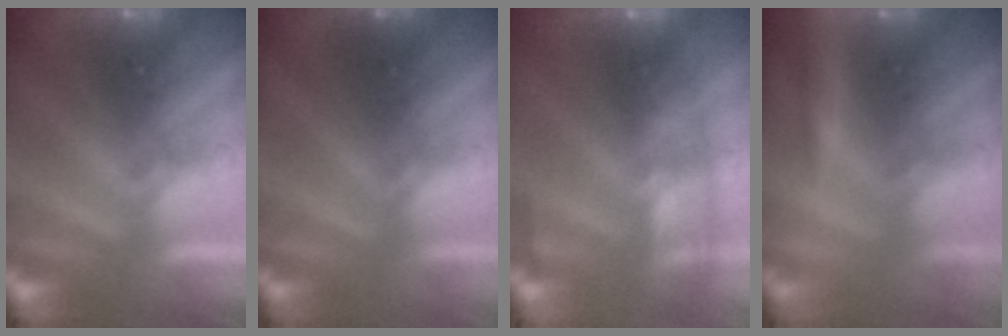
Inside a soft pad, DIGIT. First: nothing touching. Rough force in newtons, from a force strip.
{"total": 2.4}
{"total": 2.4}
{"total": 2.1}